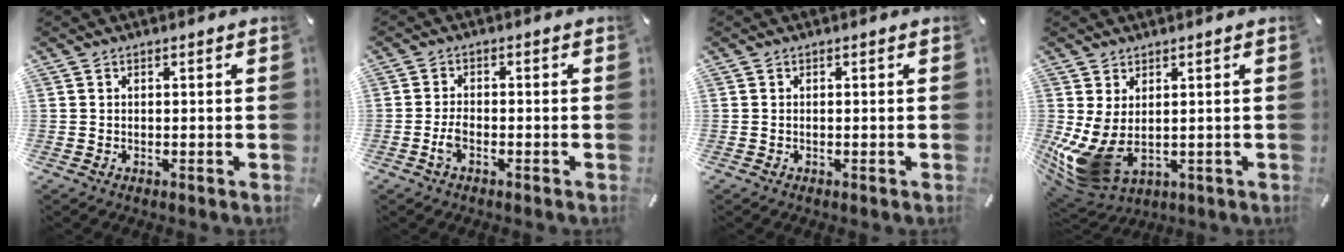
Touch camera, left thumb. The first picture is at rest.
{"total": 3.2, "force": [-1.4, 1.5, 2.4], "torque": [-0.046, 0.005, -0.026]}
{"total": 0.0}
{"total": 9.9, "force": [-0.9, 6.6, 7.2], "torque": [-0.159, -0.014, -0.011]}